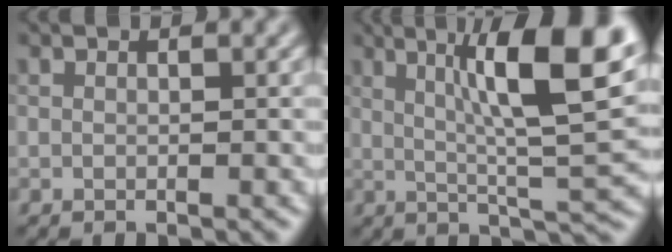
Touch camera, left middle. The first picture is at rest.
{"total": 12.0, "force": [3.8, 2.3, 11.1], "torque": [-0.156, 0.015, 0.059]}